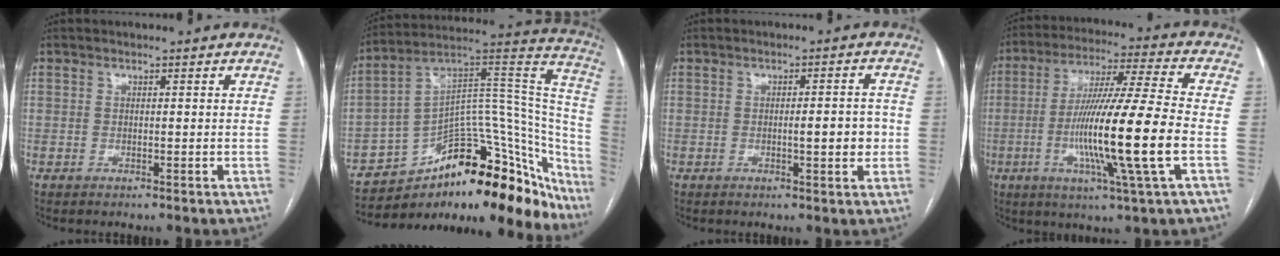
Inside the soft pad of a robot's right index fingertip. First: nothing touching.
{"total": 29.9, "force": [-23.4, 11.3, 14.7], "torque": [-0.104, 0.063, -0.317]}
{"total": 4.3, "force": [-0.7, 0.7, 4.2], "torque": [-0.060, 0.002, -0.007]}
{"total": 17.3, "force": [-3.7, -1.0, 16.9], "torque": [-0.316, -0.011, -0.076]}